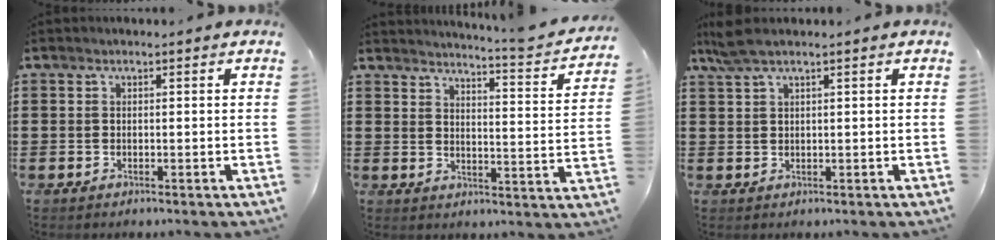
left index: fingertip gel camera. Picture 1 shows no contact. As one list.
[{"total": 4.0, "force": [3.6, -1.1, 1.5], "torque": [-0.040, -0.041, 0.051]}, {"total": 3.2, "force": [1.9, 0.3, 2.5], "torque": [-0.051, 0.001, 0.035]}]